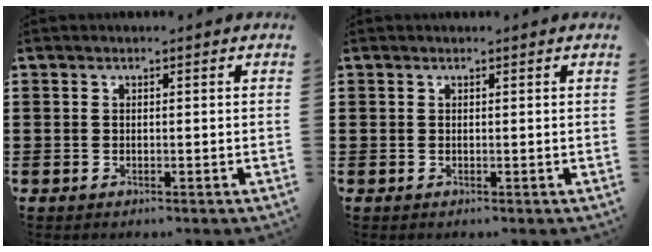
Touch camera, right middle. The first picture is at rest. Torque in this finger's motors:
{"motor_torque": [0.05, 0.04, 0.00, 0.00]}